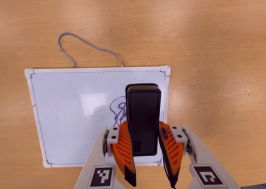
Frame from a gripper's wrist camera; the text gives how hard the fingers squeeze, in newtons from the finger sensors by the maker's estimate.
{"total": 7.3, "left": 6.2, "right": 8.4}